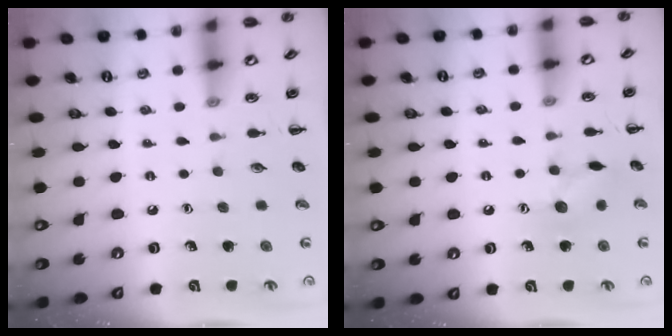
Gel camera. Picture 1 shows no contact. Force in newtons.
{"total": 7.9, "press": 7.9, "slide": 1.0}